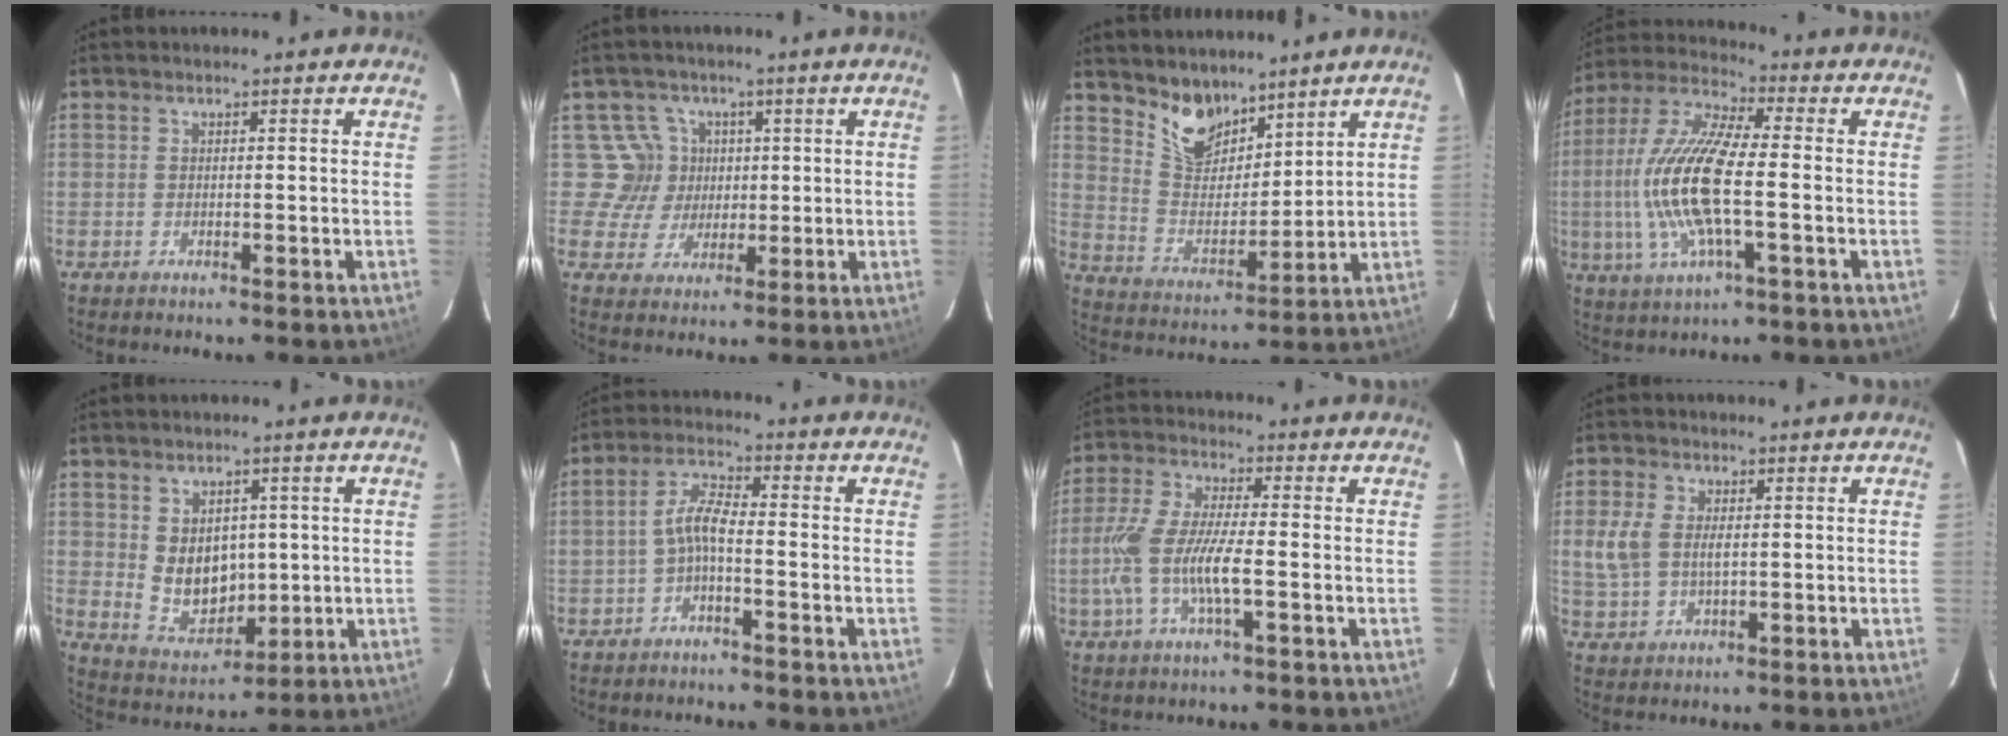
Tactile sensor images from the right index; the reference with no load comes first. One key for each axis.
{"total": 6.0, "fx": 1.1, "fy": 5.9, "fz": -0.2, "tx": 0.003, "ty": 0.008, "tz": 0.013}
{"total": 10.1, "fx": 7.9, "fy": 4.9, "fz": 3.9, "tx": -0.075, "ty": 0.004, "tz": 0.156}
{"total": 16.7, "fx": -2.0, "fy": 4.6, "fz": 15.9, "tx": -0.324, "ty": -0.002, "tz": -0.044}
{"total": 8.9, "fx": 1.3, "fy": 7.0, "fz": 5.3, "tx": -0.097, "ty": -0.005, "tz": 0.049}
{"total": 4.1, "fx": -1.9, "fy": 0.9, "fz": 3.6, "tx": -0.082, "ty": 0.014, "tz": -0.038}
{"total": 11.6, "fx": -2.5, "fy": 2.7, "fz": 11.0, "tx": -0.236, "ty": -0.003, "tz": -0.050}
{"total": 6.3, "fx": 0.5, "fy": 4.0, "fz": 4.9, "tx": -0.114, "ty": 0.004, "tz": 0.013}